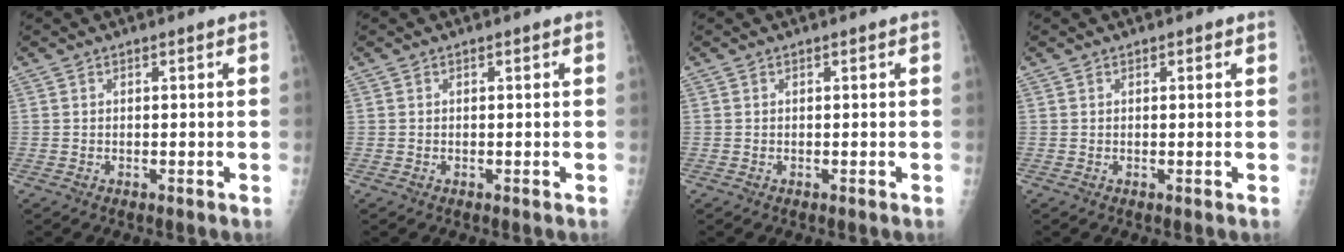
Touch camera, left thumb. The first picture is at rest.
{"total": 0.0}
{"total": 0.0}
{"total": 0.6, "force": [0.5, 0.3, 0.2], "torque": [-0.002, -0.003, 0.004]}